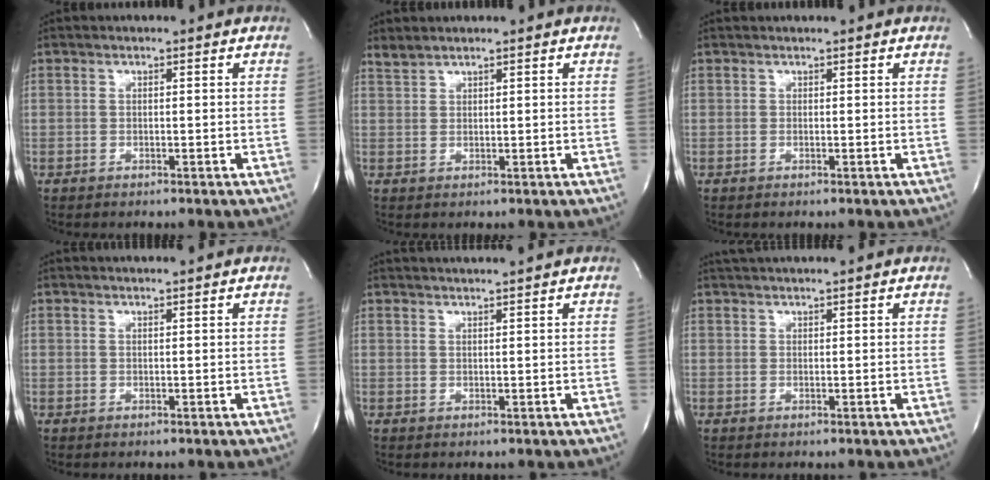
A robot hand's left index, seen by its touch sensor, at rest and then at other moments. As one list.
[{"total": 1.2, "force": [1.1, -0.2, 0.4], "torque": [-0.019, 0.007, 0.030]}, {"total": 1.1, "force": [1.0, -0.1, 0.4], "torque": [-0.005, 0.013, 0.019]}, {"total": 2.6, "force": [2.4, -0.5, 0.8], "torque": [-0.016, 0.006, 0.030]}, {"total": 4.9, "force": [4.5, -1.0, 1.6], "torque": [-0.024, 0.009, 0.056]}, {"total": 4.1, "force": [3.8, -0.7, 1.3], "torque": [-0.017, 0.023, 0.062]}]